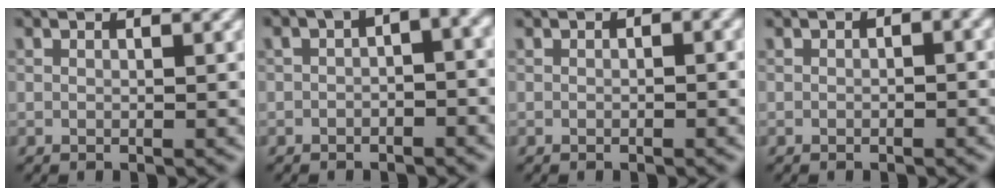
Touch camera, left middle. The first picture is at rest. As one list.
[{"total": 5.2, "force": [0.9, 2.4, 4.6], "torque": [-0.051, 0.015, 0.002]}, {"total": 1.3, "force": [0.2, 0.9, 0.9], "torque": [-0.008, 0.000, 0.003]}, {"total": 1.9, "force": [0.3, 1.3, 1.3], "torque": [-0.009, 0.000, 0.005]}]